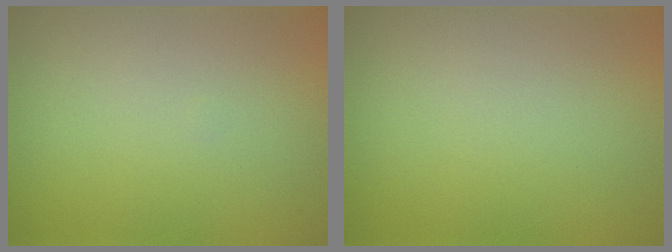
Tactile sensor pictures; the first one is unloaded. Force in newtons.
{"total": 0.0}